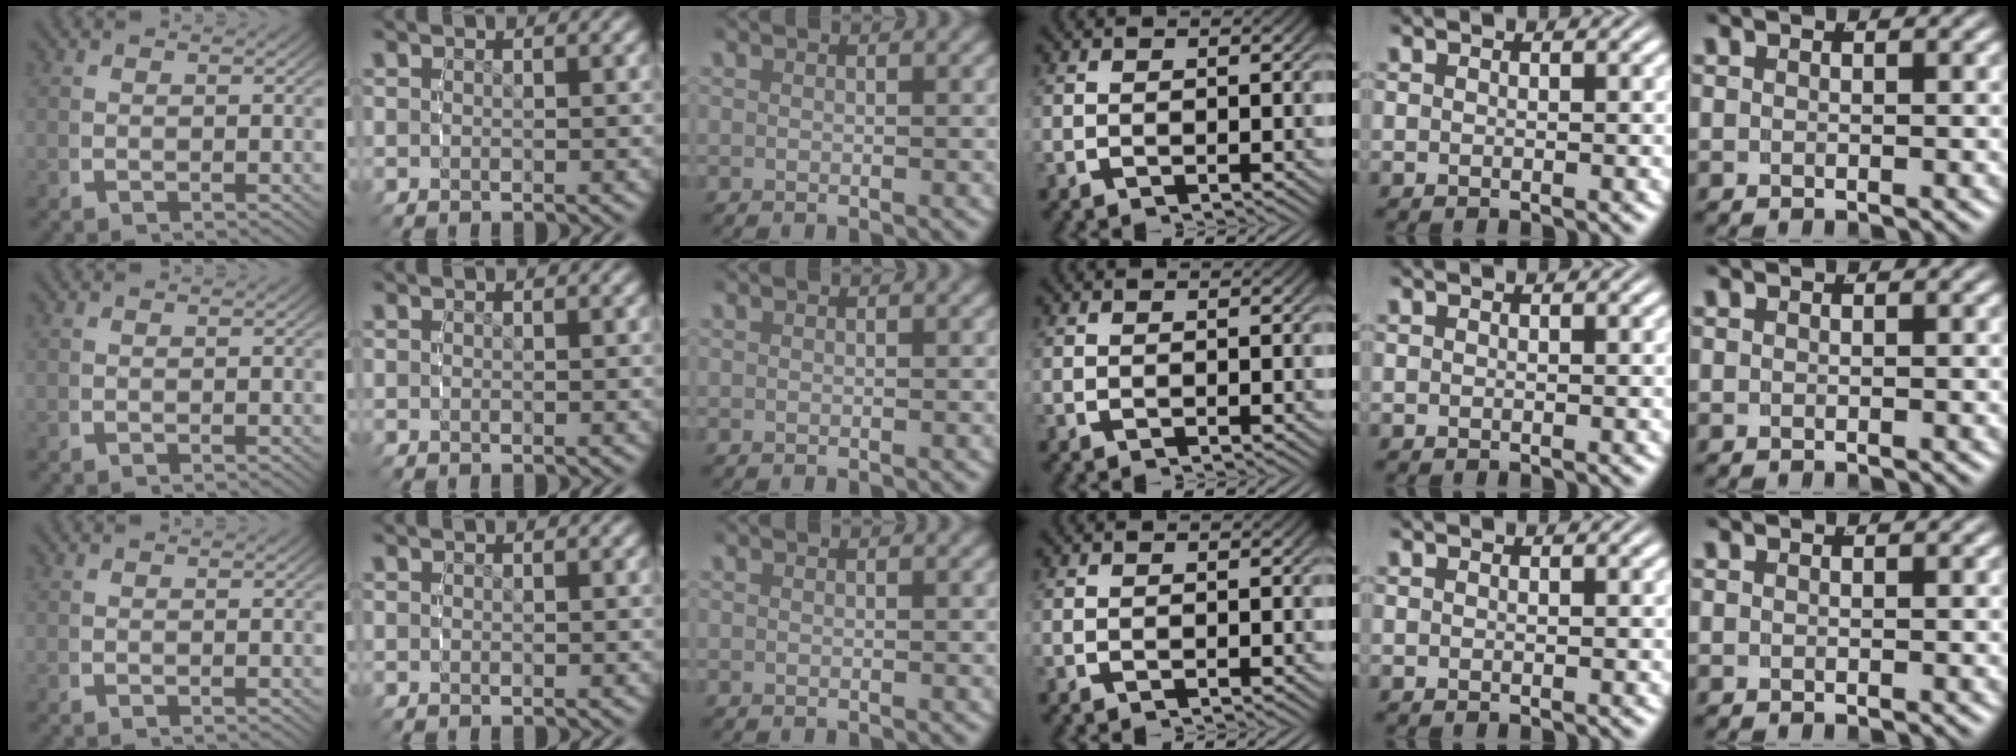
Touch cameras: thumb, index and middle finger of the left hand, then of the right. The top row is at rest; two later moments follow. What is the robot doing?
{"motion": "reach", "object": "string"}